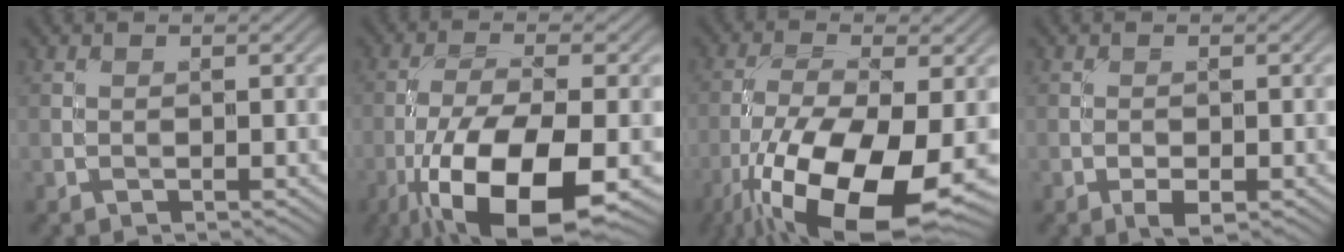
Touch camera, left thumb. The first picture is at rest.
{"total": 14.9, "force": [-6.6, 5.4, 12.2], "torque": [-0.239, -0.022, -0.119]}
{"total": 16.5, "force": [-7.6, 6.1, 13.3], "torque": [-0.272, -0.035, -0.138]}
{"total": 2.0, "force": [-1.0, 0.8, 1.6], "torque": [-0.025, -0.001, -0.019]}